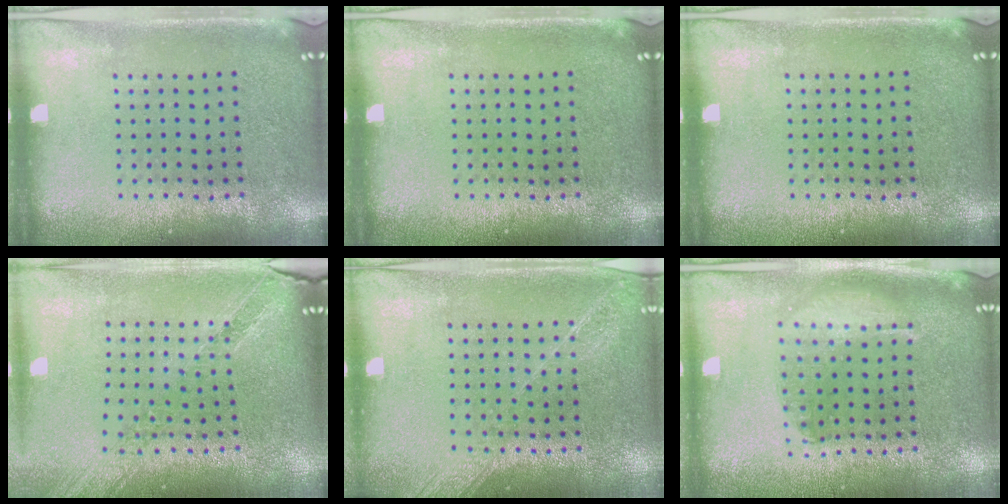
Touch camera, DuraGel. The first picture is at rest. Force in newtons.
{"total": 0.0}
{"total": 0.0}
{"total": 1.1, "press": 1.0, "slide": 0.0}
{"total": 1.3, "press": 1.3, "slide": 0.4}
{"total": 1.4, "press": 1.3, "slide": 0.5}